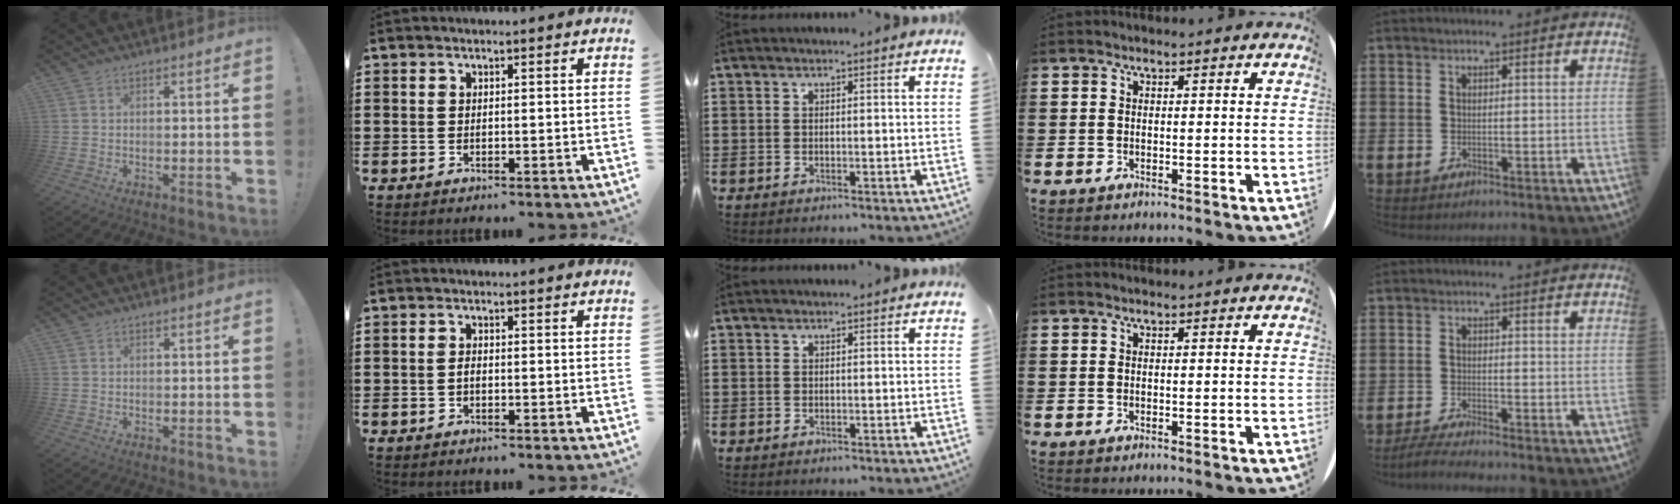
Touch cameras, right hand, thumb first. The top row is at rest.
{"index": {"total": 0.9, "force": [-0.3, 0.4, 0.8], "torque": [-0.017, -0.002, -0.005]}, "little": {"total": 1.9, "force": [-1.6, 0.0, 1.1], "torque": [-0.017, 0.003, -0.029]}}